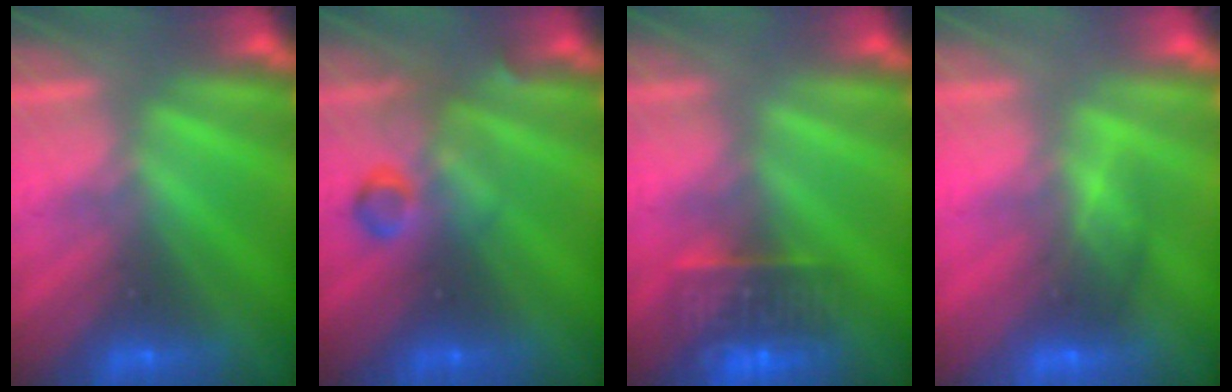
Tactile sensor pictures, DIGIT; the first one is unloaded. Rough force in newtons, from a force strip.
{"total": 2.8}
{"total": 8.5}
{"total": 2.8}